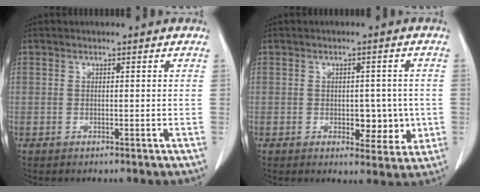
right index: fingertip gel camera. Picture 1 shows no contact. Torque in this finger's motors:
{"motor_torque": [-0.04, 0.13, 0.04, 0.01]}